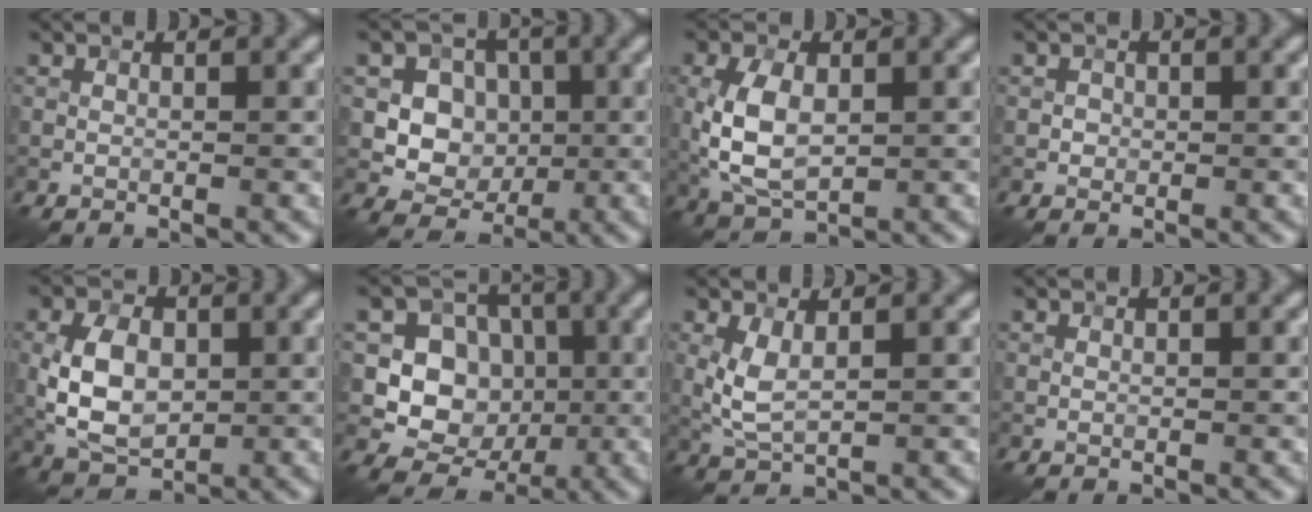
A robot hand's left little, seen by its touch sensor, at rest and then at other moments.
{"total": 5.2, "force": [0.0, 4.5, 2.5], "torque": [-0.032, -0.001, -0.017]}
{"total": 5.9, "force": [0.0, 3.5, 4.7], "torque": [-0.111, 0.001, 0.006]}
{"total": 0.8, "force": [-0.1, 0.8, 0.1], "torque": [-0.001, -0.002, -0.003]}
{"total": 6.4, "force": [-0.2, 4.3, 4.8], "torque": [-0.105, 0.000, -0.003]}
{"total": 6.6, "force": [-0.7, 5.8, 3.1], "torque": [-0.035, -0.003, -0.020]}
{"total": 3.1, "force": [0.5, 1.5, 2.7], "torque": [-0.068, -0.005, 0.015]}
{"total": 0.0}